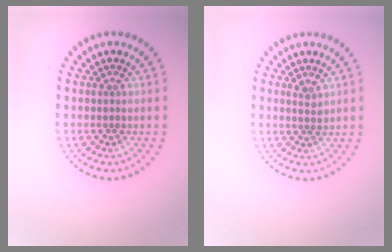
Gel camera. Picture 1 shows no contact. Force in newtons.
{"total": 1.0, "press": 0.9, "slide": 0.6}